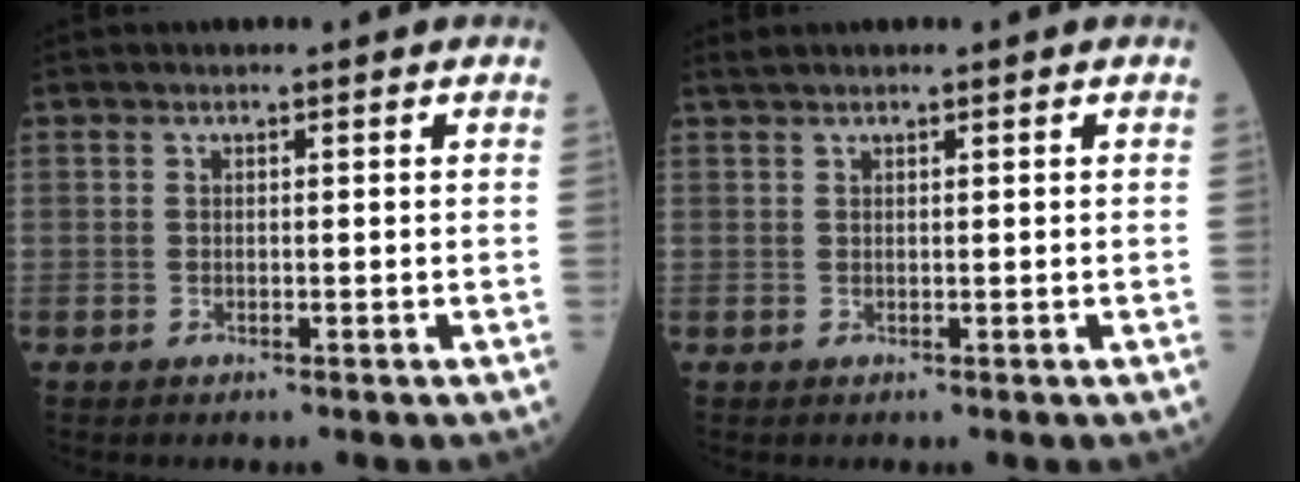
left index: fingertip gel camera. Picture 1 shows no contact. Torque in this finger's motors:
{"motor_torque": [-0.04, -0.06, 0.02, 0.00]}